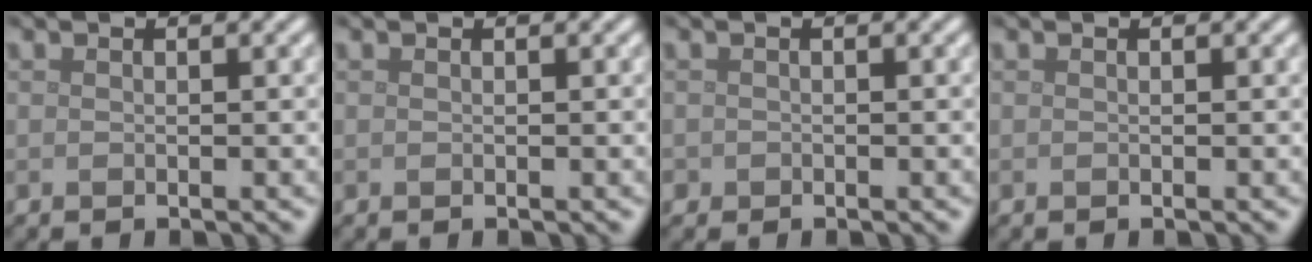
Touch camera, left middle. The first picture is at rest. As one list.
[{"total": 0.0}, {"total": 0.5, "force": [-0.2, 0.5, -0.1], "torque": [0.006, -0.004, -0.005]}, {"total": 0.0}]